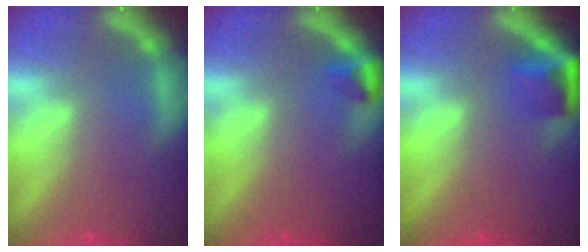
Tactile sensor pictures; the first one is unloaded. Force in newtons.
{"total": 1.5}
{"total": 3.4}